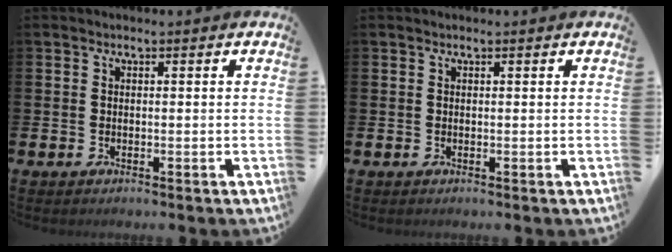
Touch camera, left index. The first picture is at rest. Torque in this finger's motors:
{"motor_torque": [-0.12, -0.02, 0.01, 0.00]}